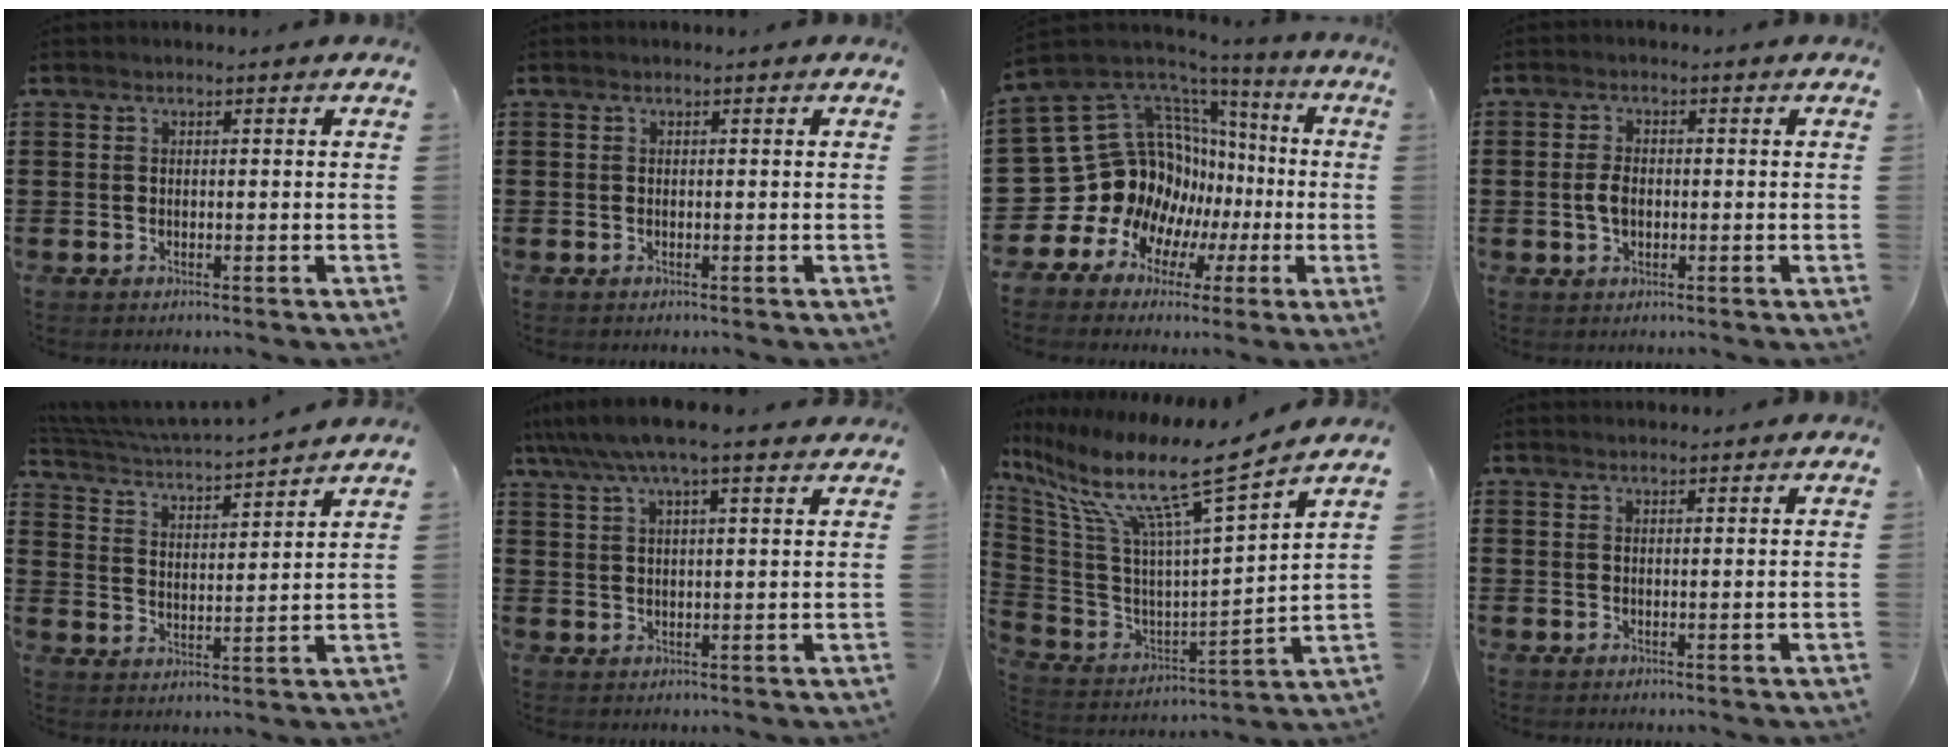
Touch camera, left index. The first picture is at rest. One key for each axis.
{"total": 0.0}
{"total": 16.6, "fx": -1.3, "fy": 15.0, "fz": 7.1, "tx": -0.194, "ty": -0.050, "tz": 0.025}
{"total": 3.0, "fx": -0.1, "fy": 1.7, "fz": 2.5, "tx": -0.064, "ty": -0.001, "tz": -0.007}
{"total": 3.7, "fx": 3.6, "fy": -0.1, "fz": 1.1, "tx": -0.042, "ty": -0.032, "tz": 0.053}
{"total": 6.7, "fx": 5.3, "fy": 0.9, "fz": 4.0, "tx": -0.091, "ty": -0.010, "tz": 0.094}
{"total": 12.8, "fx": 8.3, "fy": 1.2, "fz": 9.6, "tx": -0.208, "ty": -0.048, "tz": 0.129}
{"total": 0.8, "fx": 0.8, "fy": 0.0, "fz": 0.2, "tx": -0.004, "ty": -0.001, "tz": 0.016}